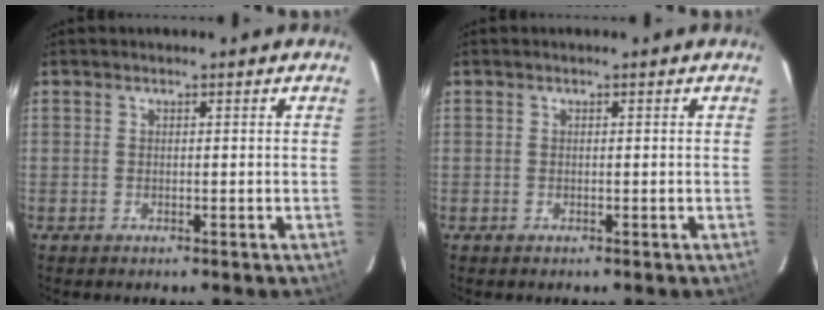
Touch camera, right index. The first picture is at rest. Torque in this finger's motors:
{"motor_torque": [0.01, -0.01, 0.00, 0.00]}